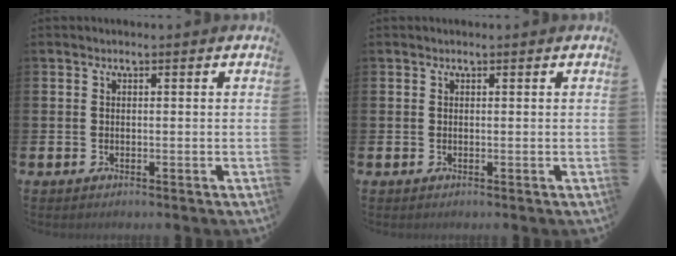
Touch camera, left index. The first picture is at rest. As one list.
[{"total": 0.0}]